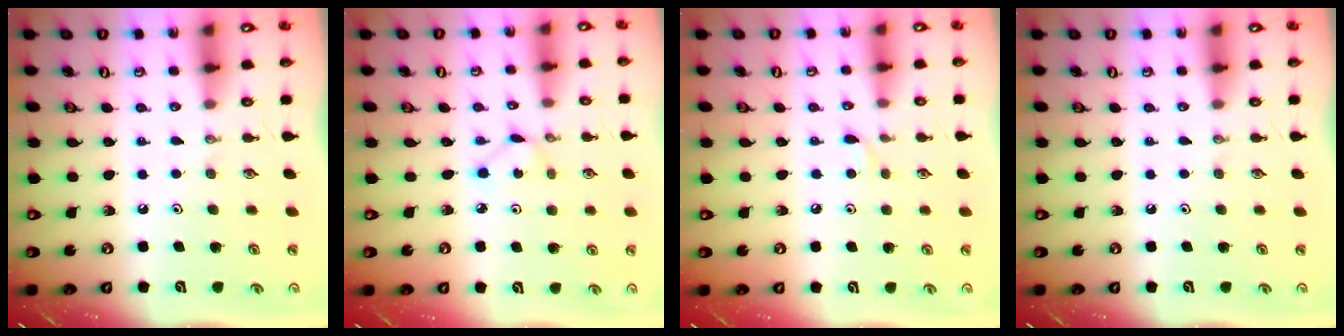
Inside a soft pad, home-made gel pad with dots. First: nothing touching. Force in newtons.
{"total": 1.4, "press": 1.4, "slide": 0.2}
{"total": 3.5, "press": 3.5, "slide": 0.4}
{"total": 0.0}